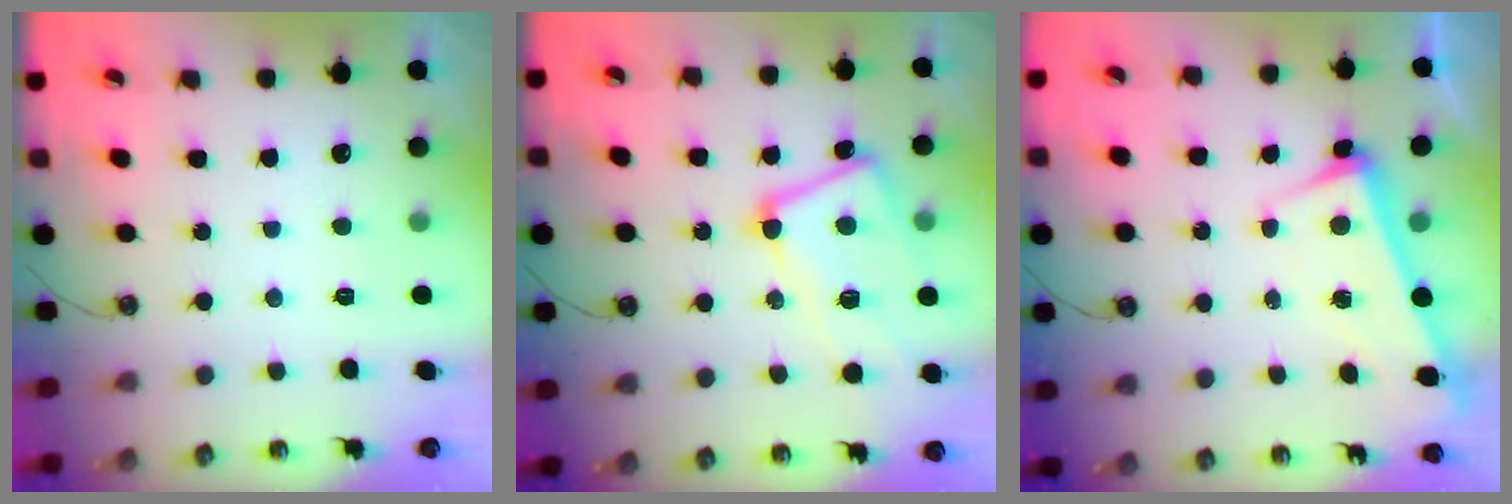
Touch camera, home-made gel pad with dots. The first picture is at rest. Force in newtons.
{"total": 8.1, "press": 7.8, "slide": 1.8}
{"total": 3.5, "press": 3.3, "slide": 1.0}